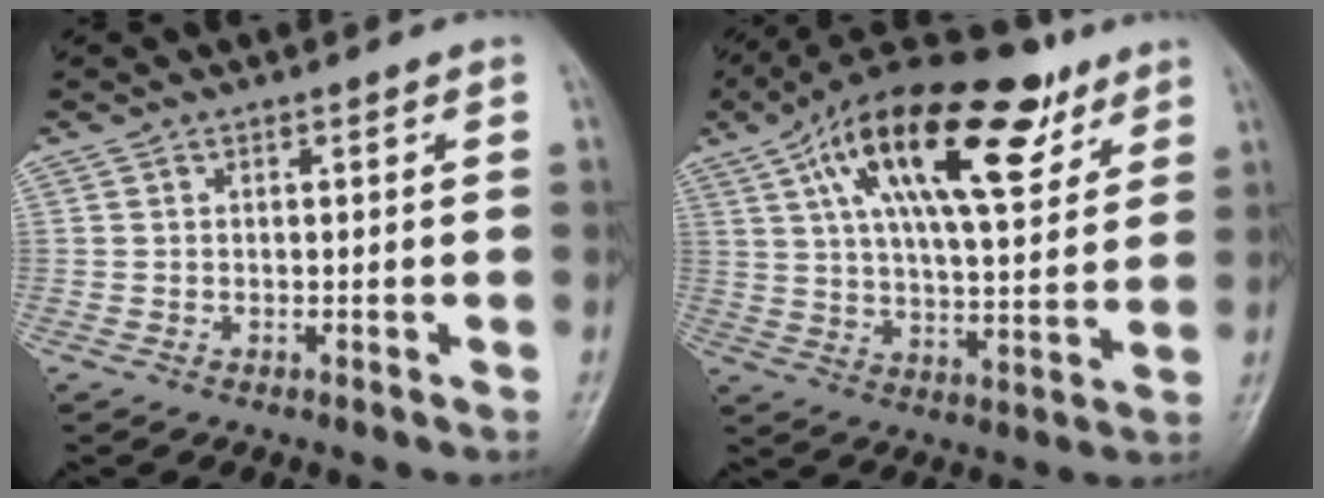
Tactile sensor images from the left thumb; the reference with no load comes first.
{"total": 23.8, "force": [11.9, 9.4, 18.4], "torque": [-0.284, -0.013, 0.197]}